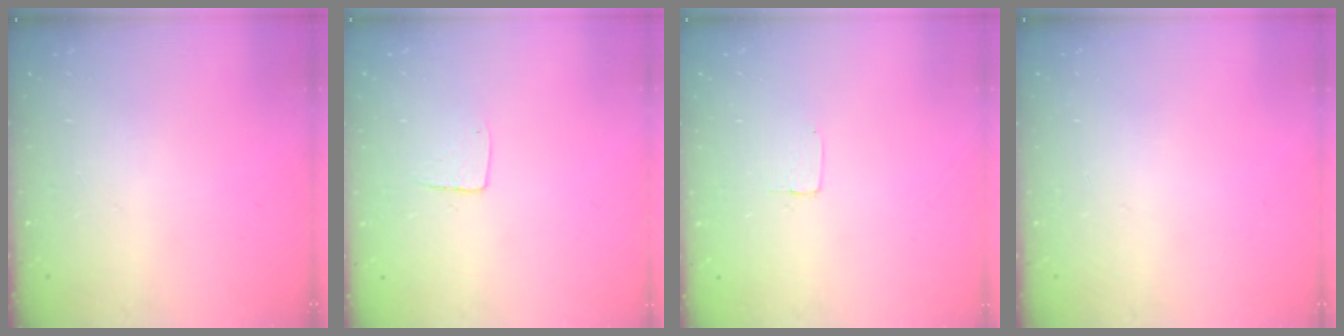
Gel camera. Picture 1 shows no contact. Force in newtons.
{"total": 5.3, "press": 5.3, "slide": 0.4}
{"total": 3.1, "press": 3.1, "slide": 0.2}
{"total": 0.0}